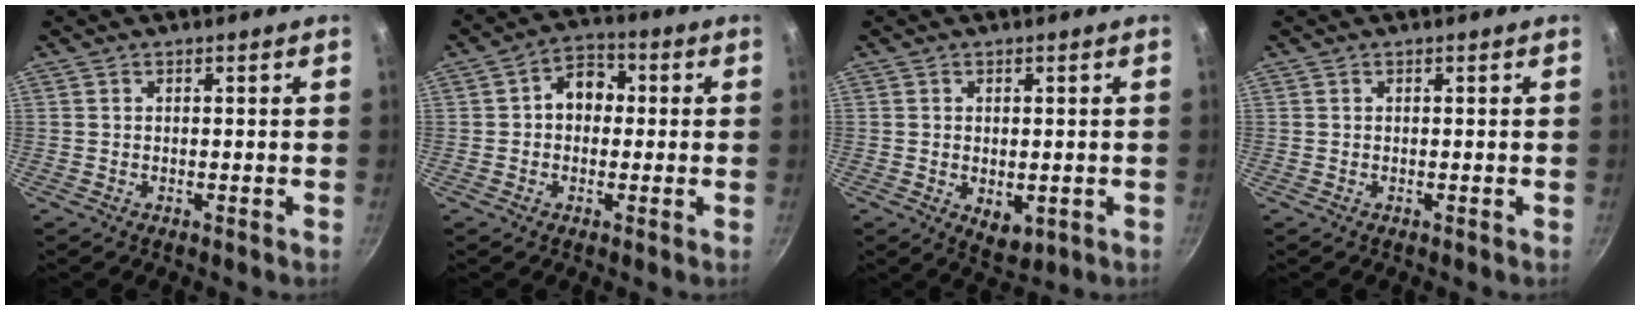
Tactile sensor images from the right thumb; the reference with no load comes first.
{"total": 6.7, "force": [0.4, 5.3, 4.1], "torque": [-0.022, 0.018, -0.004]}
{"total": 5.0, "force": [-0.7, 3.3, 3.8], "torque": [-0.050, -0.012, -0.003]}
{"total": 0.0}